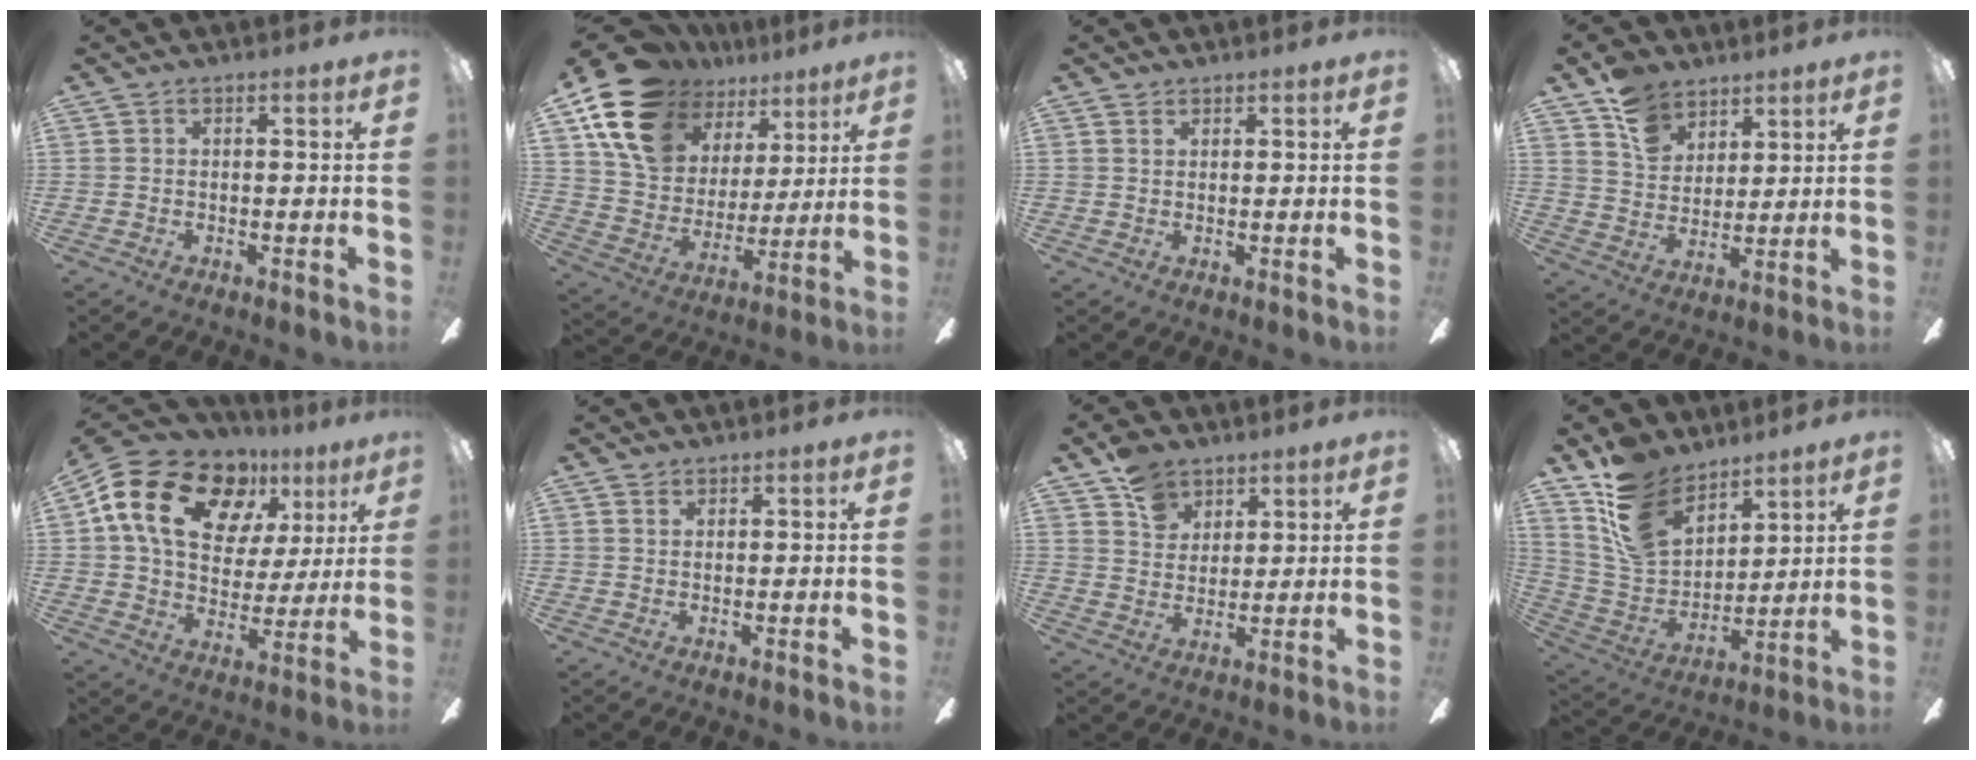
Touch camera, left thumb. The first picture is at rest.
{"total": 19.7, "force": [12.1, 12.6, 9.0], "torque": [-0.182, -0.051, 0.230]}
{"total": 1.2, "force": [1.0, 0.6, 0.4], "torque": [-0.009, 0.001, 0.019]}
{"total": 10.9, "force": [7.6, 7.0, 3.6], "torque": [-0.072, -0.031, 0.147]}
{"total": 20.1, "force": [9.7, 13.3, 11.6], "torque": [-0.201, -0.027, 0.181]}
{"total": 1.4, "force": [1.1, 0.7, 0.3], "torque": [-0.006, 0.000, 0.022]}
{"total": 8.8, "force": [6.1, 5.8, 2.7], "torque": [-0.047, -0.021, 0.116]}
{"total": 15.7, "force": [11.2, 9.0, 6.3], "torque": [-0.146, -0.058, 0.220]}